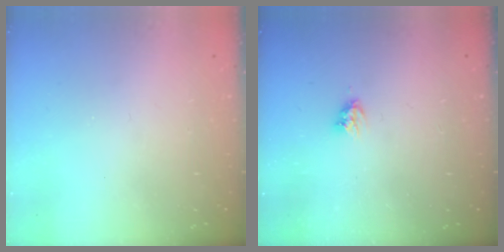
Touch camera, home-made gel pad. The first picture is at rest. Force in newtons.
{"total": 3.5, "press": 3.5, "slide": 0.4}